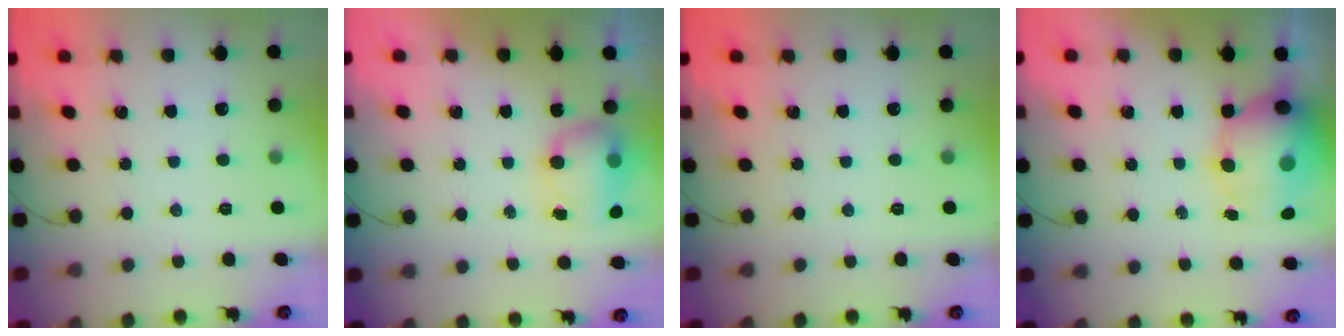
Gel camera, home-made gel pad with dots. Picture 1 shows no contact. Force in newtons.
{"total": 11.7, "press": 8.7, "slide": 7.8}
{"total": 0.0}
{"total": 11.5, "press": 11.2, "slide": 2.4}